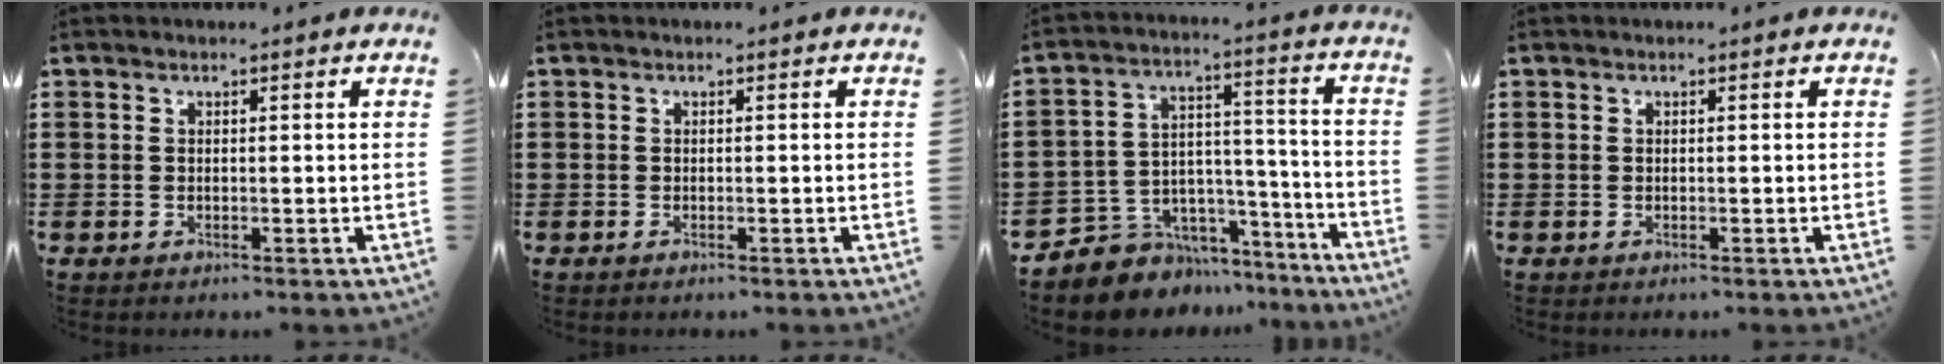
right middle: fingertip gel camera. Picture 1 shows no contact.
{"total": 0.0}
{"total": 6.6, "force": [-5.3, 3.9, -0.3], "torque": [0.000, 0.012, -0.098]}
{"total": 0.0}